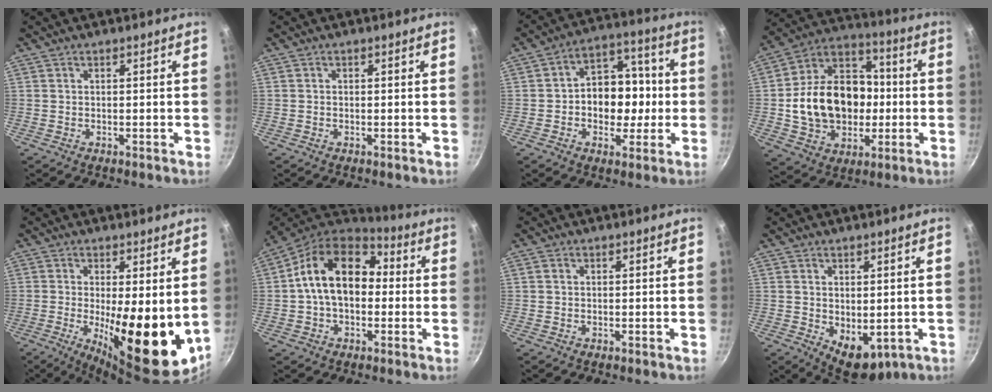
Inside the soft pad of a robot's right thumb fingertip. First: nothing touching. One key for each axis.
{"total": 0.0}
{"total": 13.3, "fx": -1.2, "fy": 10.0, "fz": 8.7, "tx": -0.069, "ty": 0.030, "tz": -0.029}
{"total": 21.5, "fx": -1.4, "fy": 16.4, "fz": 13.8, "tx": -0.204, "ty": 0.042, "tz": -0.023}
{"total": 16.0, "fx": -0.6, "fy": 4.9, "fz": 15.2, "tx": -0.203, "ty": -0.029, "tz": 0.001}
{"total": 16.4, "fx": 0.8, "fy": 11.3, "fz": 11.8, "tx": -0.161, "ty": 0.038, "tz": -0.006}
{"total": 0.5, "fx": 0.1, "fy": 0.5, "fz": 0.2, "tx": -0.002, "ty": 0.003, "tz": 0.001}
{"total": 6.9, "fx": -0.3, "fy": 4.4, "fz": 5.4, "tx": -0.055, "ty": -0.017, "tz": 0.012}